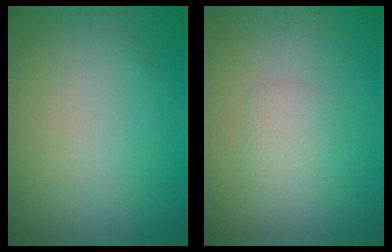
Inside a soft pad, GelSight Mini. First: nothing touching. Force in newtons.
{"total": 1.6, "press": 1.6, "slide": 0.1}